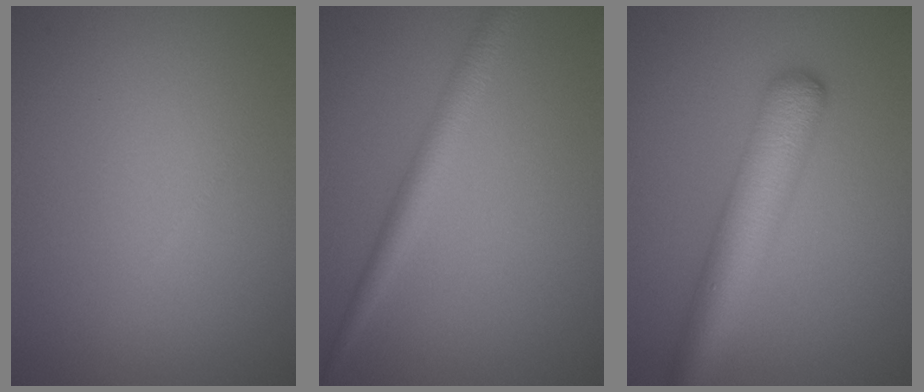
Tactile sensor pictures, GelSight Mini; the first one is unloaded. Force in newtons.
{"total": 2.9, "press": 2.9, "slide": 0.2}
{"total": 6.4, "press": 6.4, "slide": 0.3}